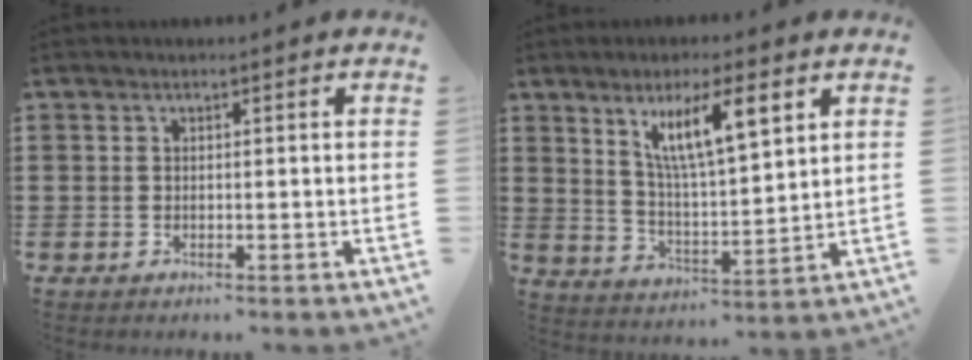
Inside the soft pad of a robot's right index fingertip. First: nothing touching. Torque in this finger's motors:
{"motor_torque": [0.51, 0.20, 0.39, 0.21]}